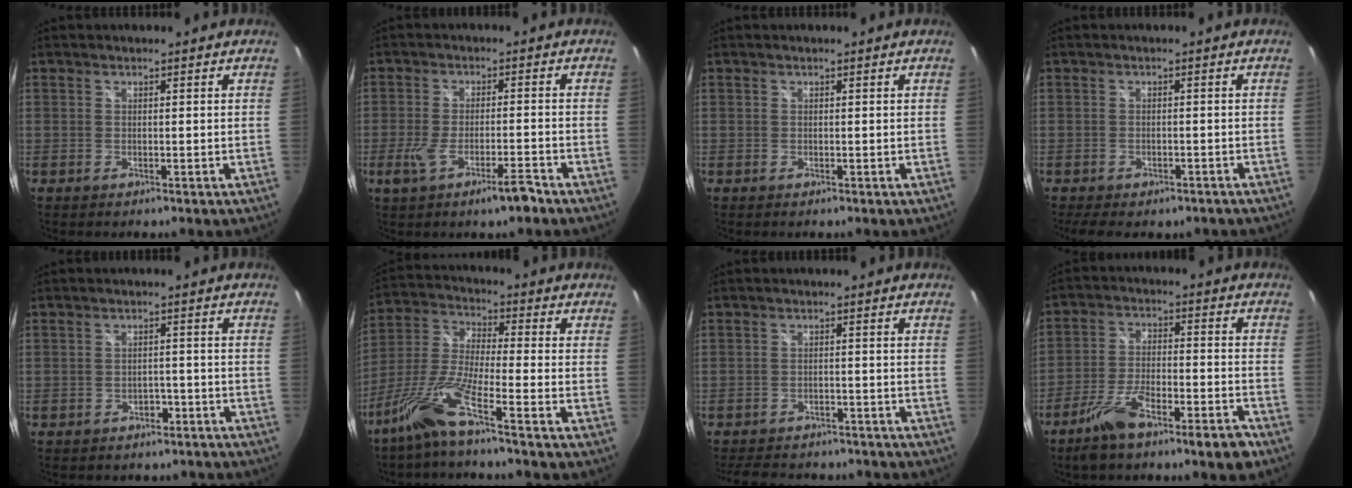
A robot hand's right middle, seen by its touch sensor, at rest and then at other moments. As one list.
[{"total": 7.0, "force": [-4.2, 1.3, 5.5], "torque": [-0.114, -0.012, -0.069]}, {"total": 0.0}, {"total": 7.4, "force": [-5.6, 3.2, 3.6], "torque": [-0.079, -0.017, -0.070]}, {"total": 7.2, "force": [-5.8, 3.8, 2.0], "torque": [-0.041, 0.009, -0.064]}, {"total": 9.3, "force": [-6.5, -0.6, 6.6], "torque": [-0.144, -0.002, -0.134]}, {"total": 14.6, "force": [-12.4, 5.2, 5.6], "torque": [-0.117, -0.004, -0.162]}, {"total": 11.4, "force": [-8.4, 2.0, 7.5], "torque": [-0.148, -0.008, -0.141]}]